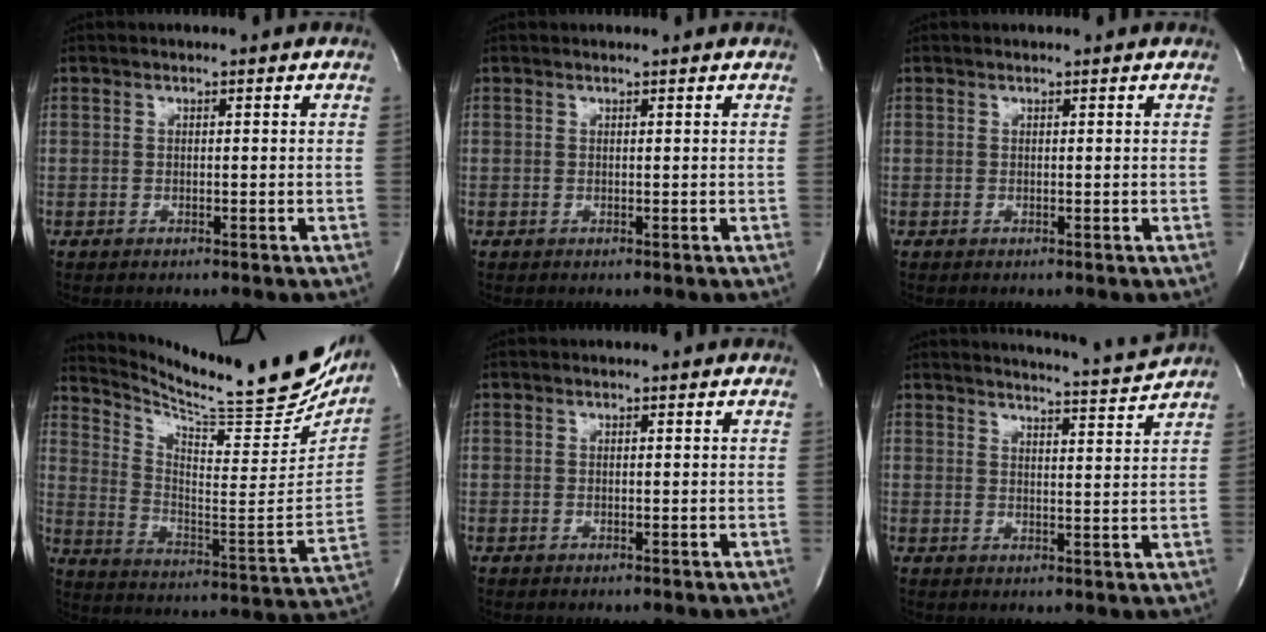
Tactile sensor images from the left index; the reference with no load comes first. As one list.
[{"total": 0.9, "force": [0.9, 0.0, 0.0], "torque": [-0.008, 0.005, 0.015]}, {"total": 0.6, "force": [0.6, 0.0, 0.0], "torque": [-0.004, 0.003, 0.009]}, {"total": 24.7, "force": [21.9, 1.9, 11.2], "torque": [-0.189, -0.084, 0.309]}, {"total": 0.0}, {"total": 7.0, "force": [6.7, -1.9, 0.3], "torque": [-0.021, -0.031, 0.093]}]